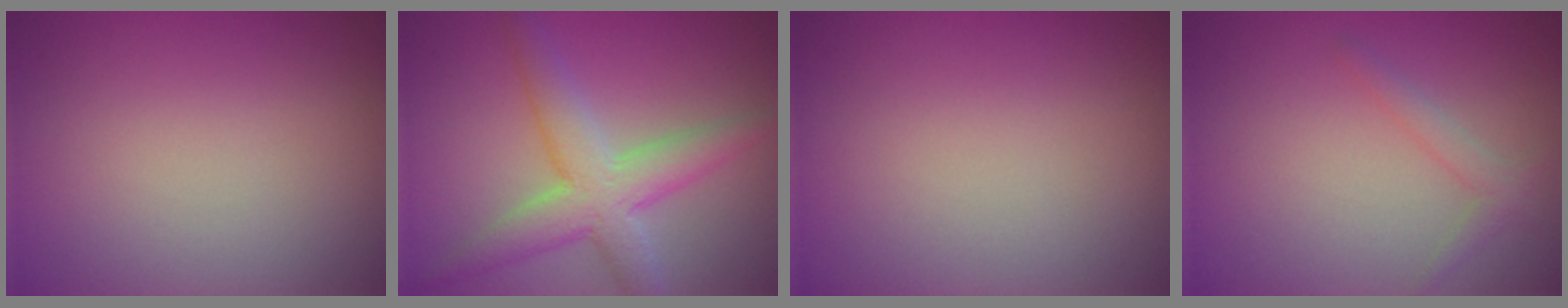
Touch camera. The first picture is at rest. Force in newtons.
{"total": 5.2, "press": 5.2, "slide": 0.3}
{"total": 0.0}
{"total": 1.4, "press": 1.4, "slide": 0.1}